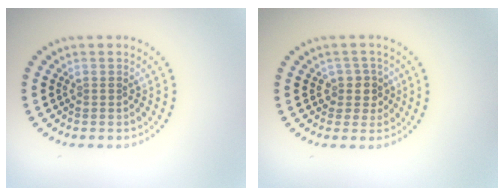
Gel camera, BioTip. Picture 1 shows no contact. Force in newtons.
{"total": 2.0, "press": 1.6, "slide": 1.3}